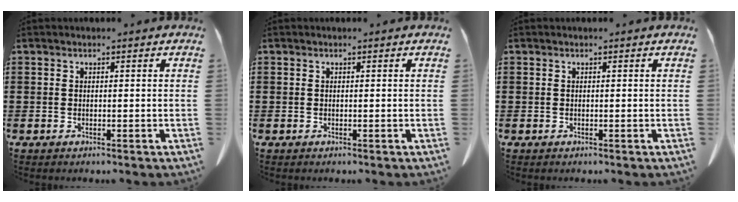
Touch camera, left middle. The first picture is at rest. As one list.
[{"total": 0.0}, {"total": 0.0}]